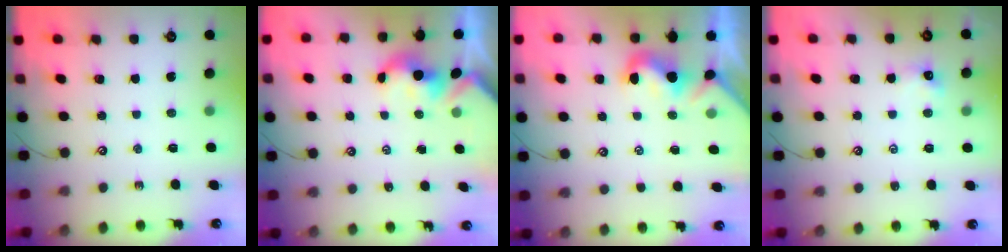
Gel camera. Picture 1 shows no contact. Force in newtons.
{"total": 1.6, "press": 1.6, "slide": 0.2}
{"total": 1.0, "press": 0.9, "slide": 0.4}
{"total": 2.5, "press": 2.4, "slide": 0.7}